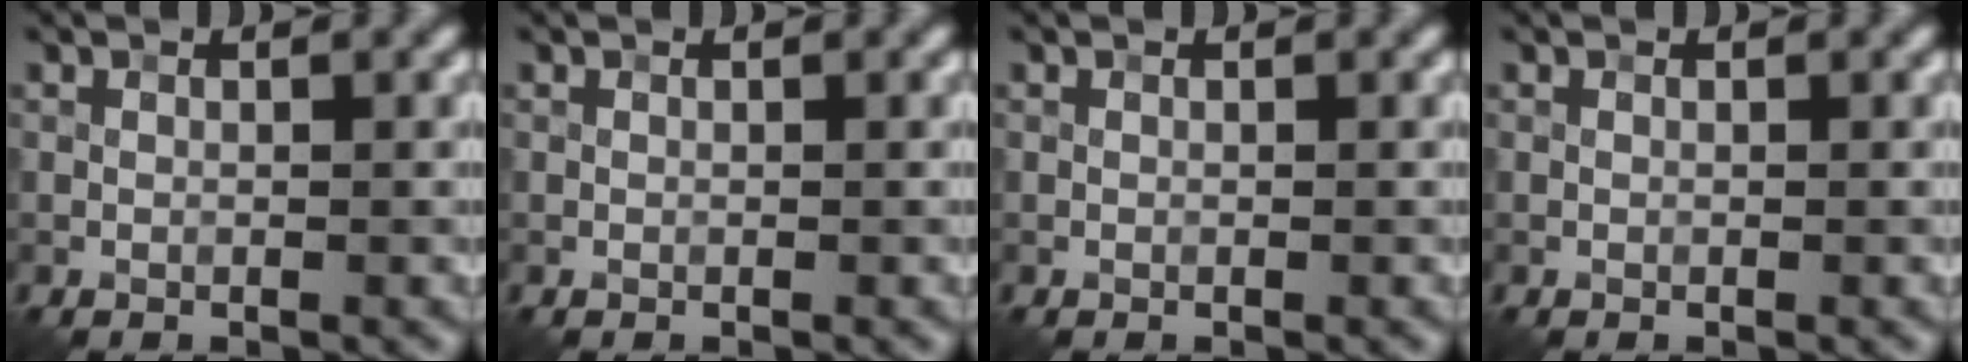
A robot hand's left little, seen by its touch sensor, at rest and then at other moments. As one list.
[{"total": 0.0}, {"total": 0.0}, {"total": 0.0}]